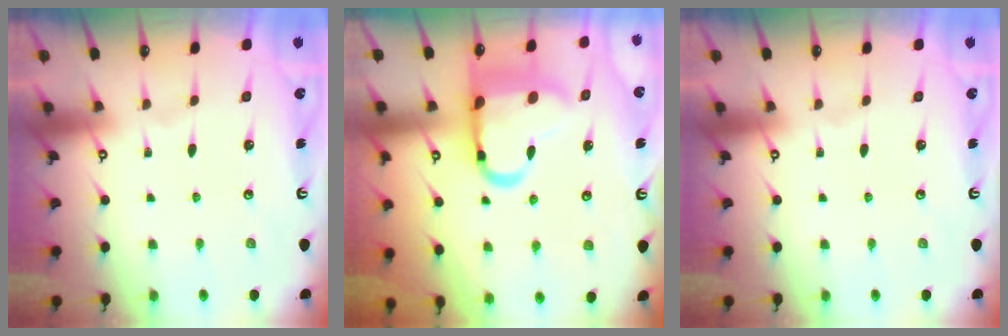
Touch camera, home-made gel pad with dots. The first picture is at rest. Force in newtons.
{"total": 15.7, "press": 15.6, "slide": 1.7}
{"total": 0.0}